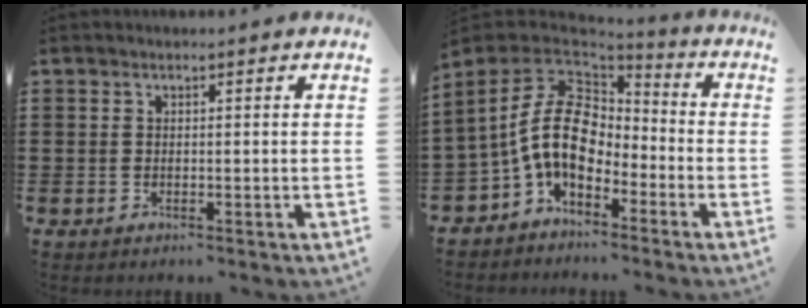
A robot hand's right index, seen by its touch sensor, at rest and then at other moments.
{"total": 12.1, "force": [-1.7, 7.6, 9.3], "torque": [-0.223, 0.011, -0.042]}